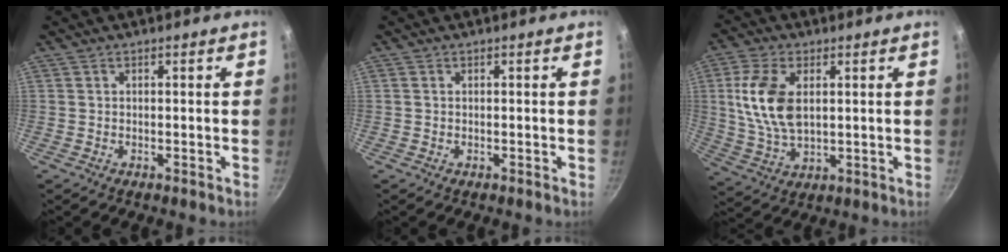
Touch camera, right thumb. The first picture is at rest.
{"total": 0.0}
{"total": 11.9, "force": [2.4, 6.7, 9.6], "torque": [-0.186, -0.010, 0.049]}